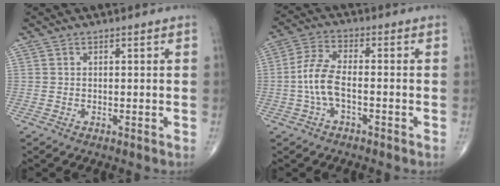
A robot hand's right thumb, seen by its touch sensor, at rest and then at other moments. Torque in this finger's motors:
{"motor_torque": [-0.27, 0.57, 0.89, -0.07, 0.27]}